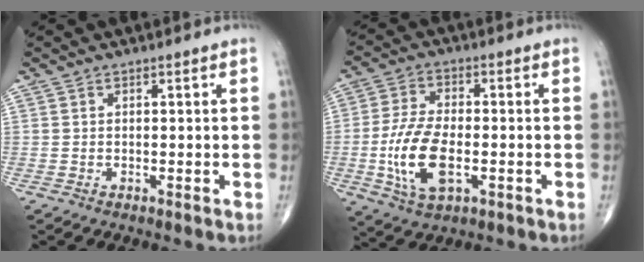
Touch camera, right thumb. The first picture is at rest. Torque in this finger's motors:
{"motor_torque": [0.35, 0.54, 1.25, 0.13, 0.39]}